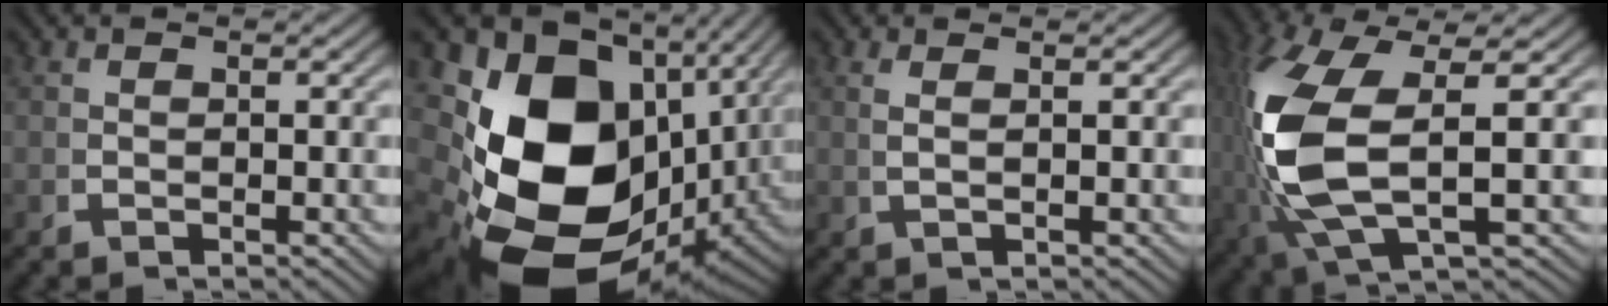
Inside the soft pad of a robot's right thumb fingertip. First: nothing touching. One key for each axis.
{"total": 23.8, "fx": -3.1, "fy": 15.8, "fz": 17.5, "tx": -0.336, "ty": -0.084, "tz": -0.003}
{"total": 1.3, "fx": 0.8, "fy": -0.5, "fz": 1.0, "tx": -0.020, "ty": 0.004, "tz": 0.018}
{"total": 12.8, "fx": -0.5, "fy": 6.4, "fz": 11.1, "tx": -0.268, "ty": -0.029, "tz": 0.019}